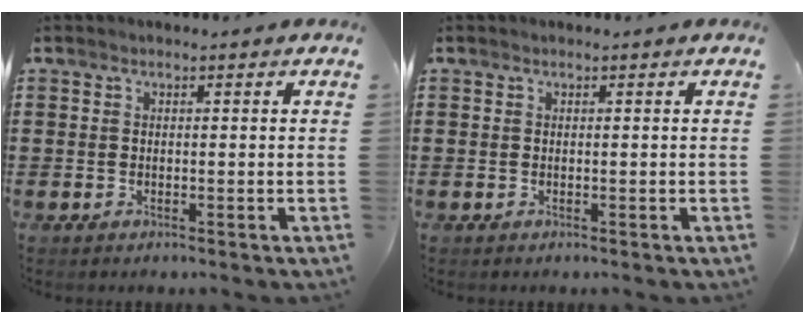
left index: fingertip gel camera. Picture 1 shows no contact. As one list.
[{"total": 0.0}]